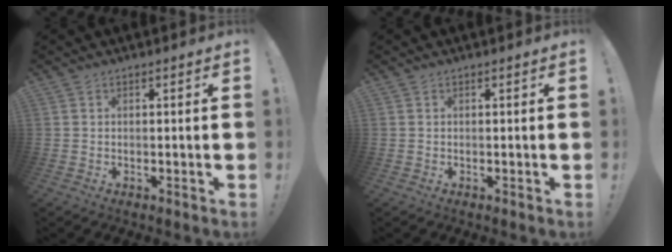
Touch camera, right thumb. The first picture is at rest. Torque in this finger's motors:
{"motor_torque": [0.00, 0.00, 0.03, 0.03, 0.00]}